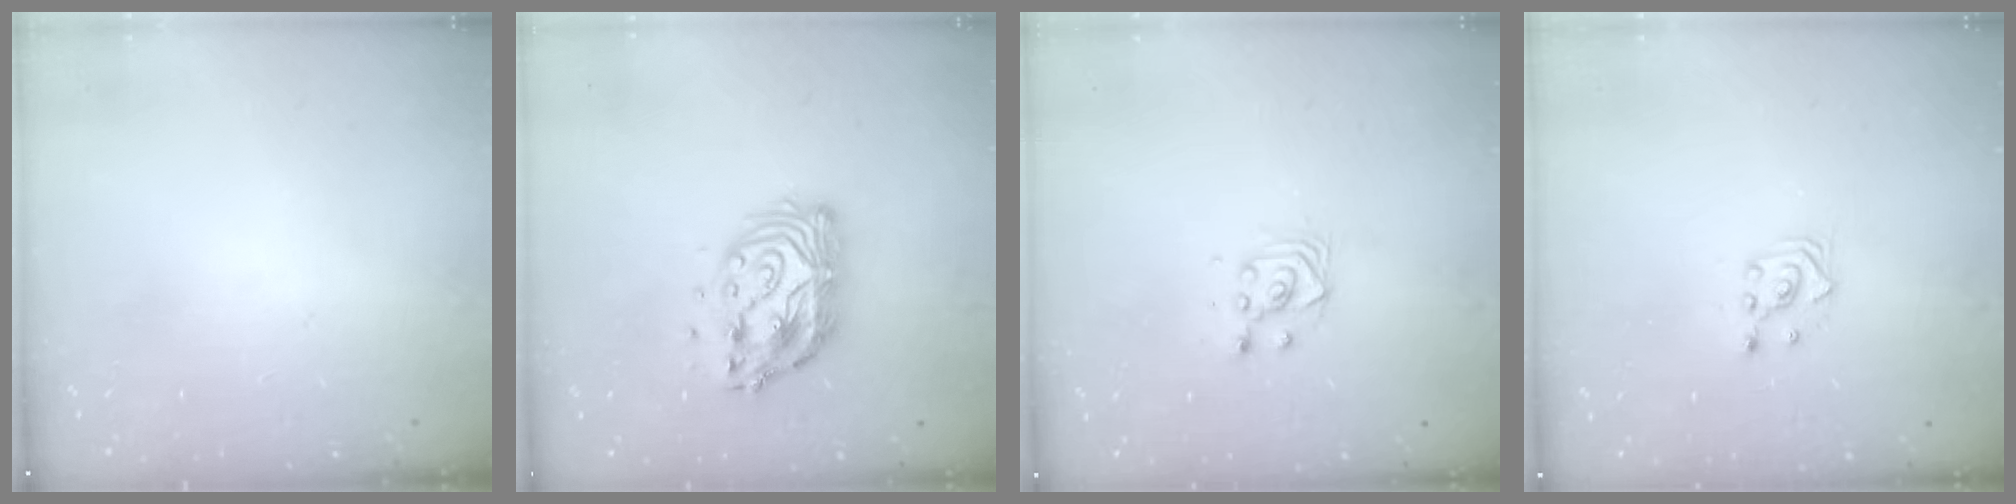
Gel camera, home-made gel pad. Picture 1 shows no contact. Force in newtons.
{"total": 12.6, "press": 12.6, "slide": 1.0}
{"total": 3.6, "press": 3.5, "slide": 0.8}
{"total": 2.7, "press": 2.7, "slide": 0.2}